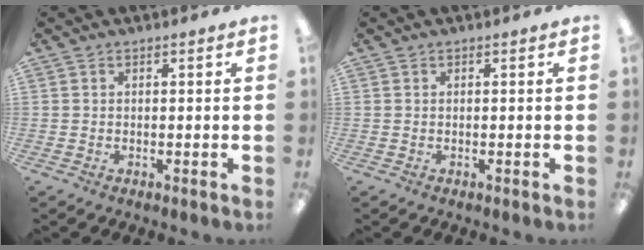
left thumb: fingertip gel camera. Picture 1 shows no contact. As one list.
[{"total": 0.0}]